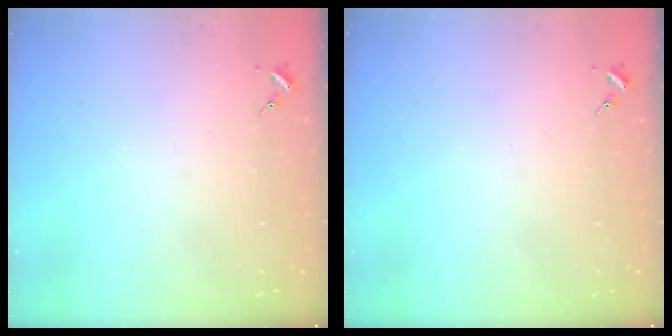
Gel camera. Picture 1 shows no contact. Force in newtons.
{"total": 0.0}